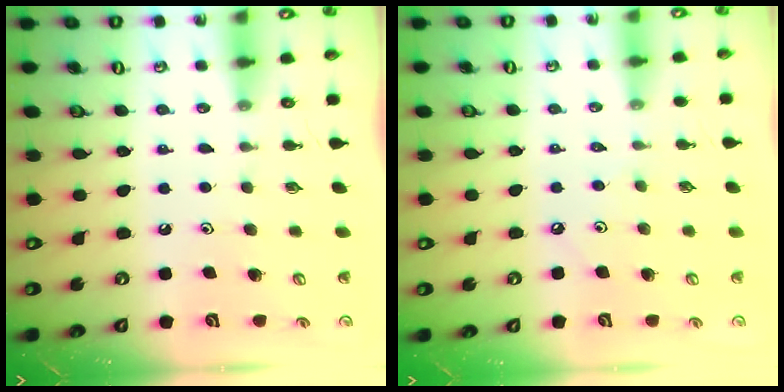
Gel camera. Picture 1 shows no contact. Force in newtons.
{"total": 2.3, "press": 2.3, "slide": 0.5}